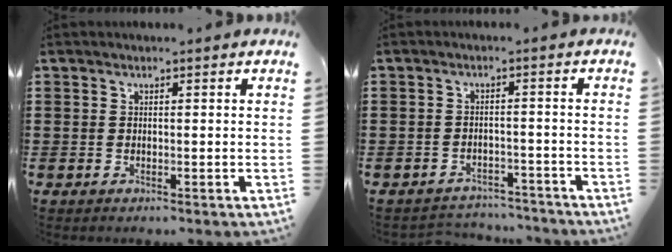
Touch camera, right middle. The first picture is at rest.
{"total": 2.9, "force": [-2.9, 0.4, -0.1], "torque": [-0.006, -0.001, -0.062]}